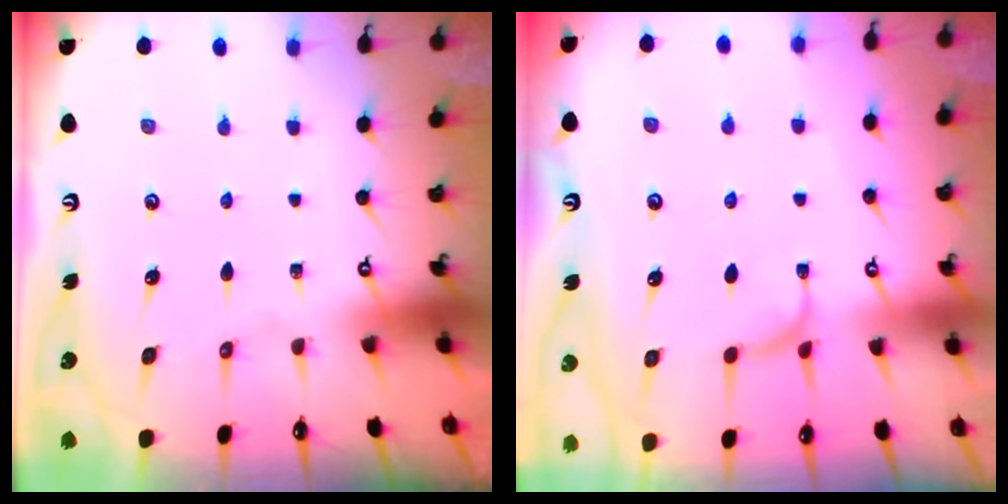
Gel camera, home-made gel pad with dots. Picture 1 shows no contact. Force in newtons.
{"total": 2.6, "press": 2.6, "slide": 0.5}